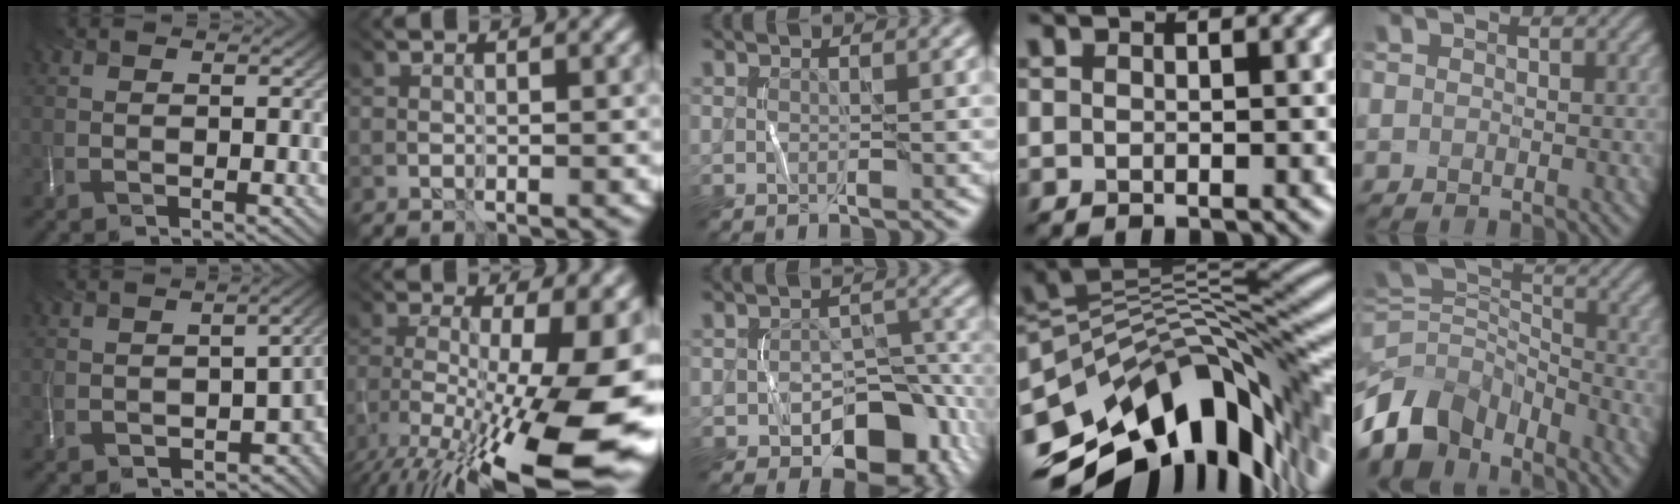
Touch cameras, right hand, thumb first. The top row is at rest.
{"thumb": {"total": 7.9, "force": [-3.6, 4.6, 5.4], "torque": [-0.079, -0.038, -0.048]}, "index": {"total": 18.3, "force": [-7.6, 6.7, 15.2], "torque": [-0.245, -0.019, -0.098]}, "middle": {"total": 8.5, "force": [-4.0, 5.4, 5.3], "torque": [-0.060, 0.002, -0.055]}, "ring": {"total": 13.6, "force": [-4.8, 6.9, 10.7], "torque": [-0.172, 0.009, -0.084]}, "little": {"total": 8.9, "force": [-5.7, 5.3, 4.2], "torque": [-0.079, 0.002, -0.117]}}